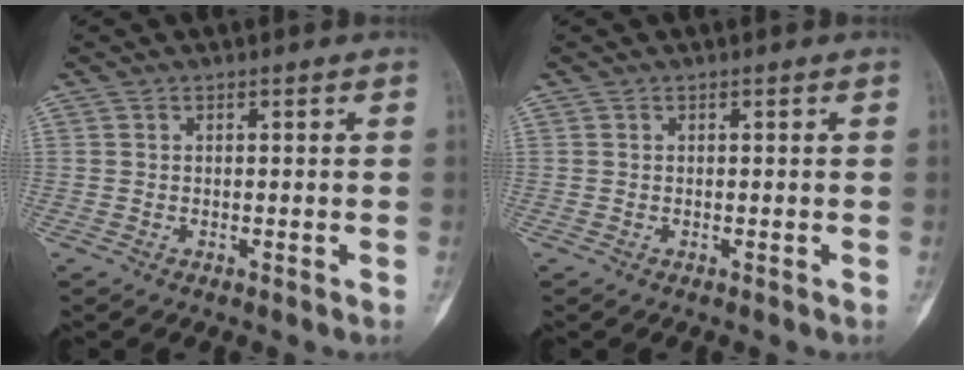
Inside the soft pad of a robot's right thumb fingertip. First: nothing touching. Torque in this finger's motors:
{"motor_torque": [0.01, 0.01, 0.00, 0.00, 0.00]}